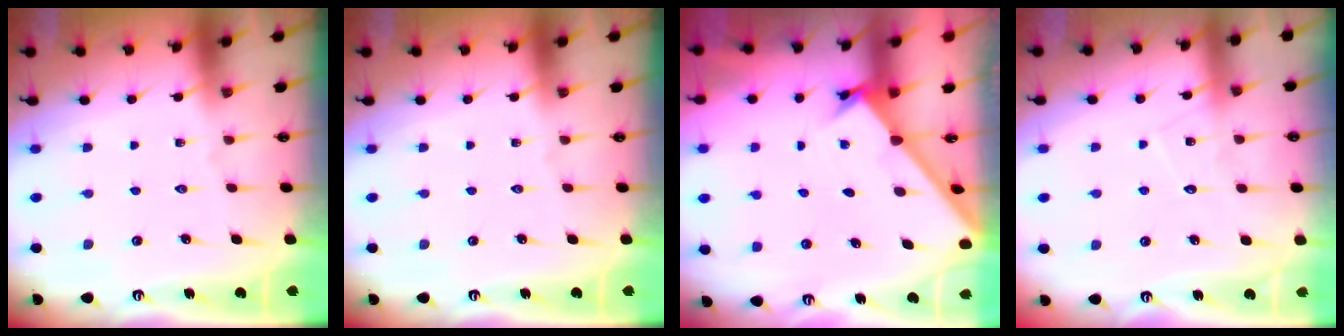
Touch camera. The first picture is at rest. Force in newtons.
{"total": 0.0}
{"total": 1.6, "press": 1.5, "slide": 0.1}
{"total": 5.4, "press": 5.4, "slide": 0.6}